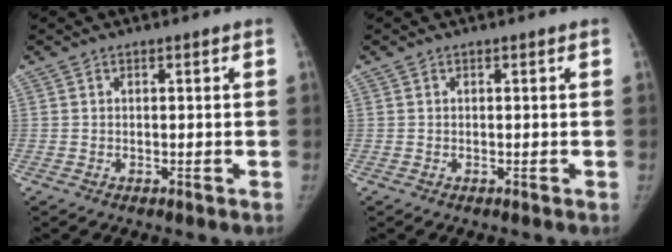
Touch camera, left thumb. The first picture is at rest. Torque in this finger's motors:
{"motor_torque": [0.03, 0.03, 0.32, -0.16, 0.03]}